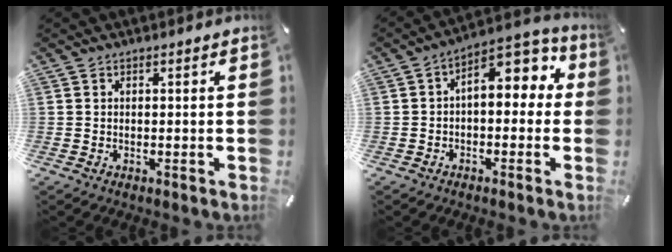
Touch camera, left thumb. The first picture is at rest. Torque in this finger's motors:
{"motor_torque": [0.81, 1.00, 1.13, 0.11, 0.14]}